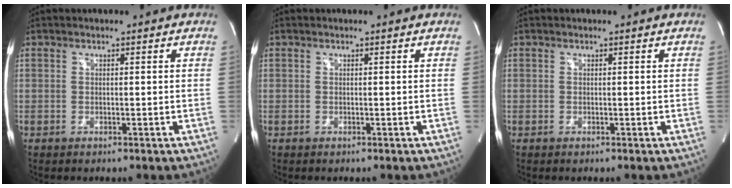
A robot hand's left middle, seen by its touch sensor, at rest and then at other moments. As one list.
[{"total": 0.0}, {"total": 0.0}]